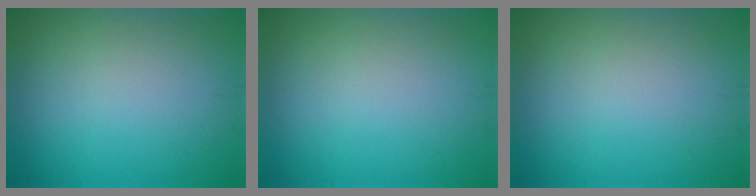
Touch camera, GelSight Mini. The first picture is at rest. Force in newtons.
{"total": 0.0}
{"total": 0.0}